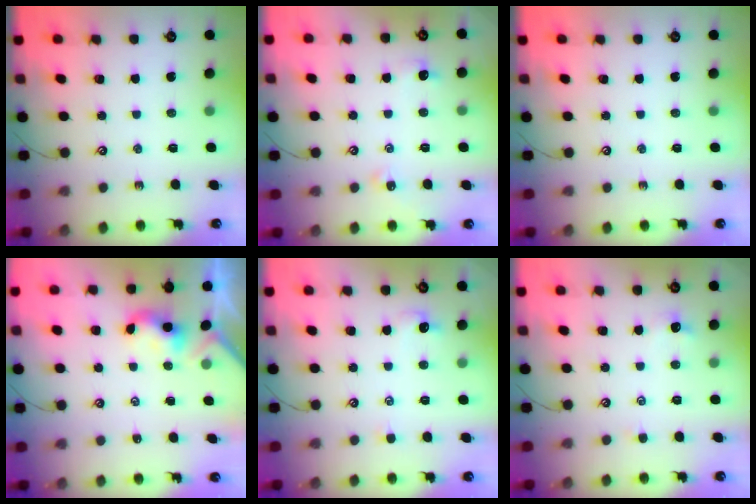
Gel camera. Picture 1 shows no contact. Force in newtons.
{"total": 2.5, "press": 2.4, "slide": 0.6}
{"total": 0.0}
{"total": 2.2, "press": 2.2, "slide": 0.2}
{"total": 0.8, "press": 0.4, "slide": 0.7}
{"total": 0.9, "press": 0.9, "slide": 0.2}